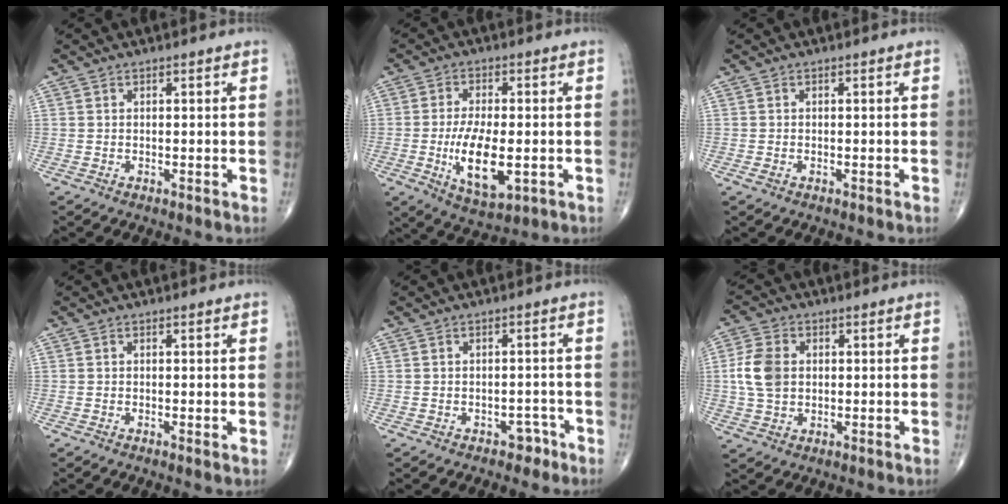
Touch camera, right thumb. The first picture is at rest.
{"total": 11.4, "force": [-2.3, 5.0, 10.0], "torque": [-0.173, -0.010, -0.033]}
{"total": 0.7, "force": [-0.3, 0.4, 0.5], "torque": [-0.013, 0.002, -0.005]}
{"total": 0.7, "force": [-0.1, 0.1, 0.7], "torque": [-0.016, -0.004, -0.005]}
{"total": 2.7, "force": [-1.8, 1.7, 0.9], "torque": [-0.001, 0.017, -0.021]}
{"total": 7.6, "force": [0.6, 5.5, 5.3], "torque": [-0.102, 0.006, 0.011]}